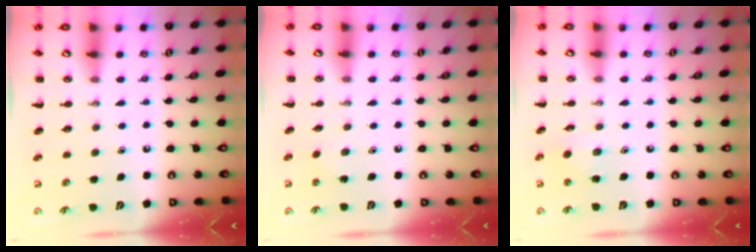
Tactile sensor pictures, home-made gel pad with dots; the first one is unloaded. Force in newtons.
{"total": 1.4, "press": 1.3, "slide": 0.5}
{"total": 2.9, "press": 2.8, "slide": 0.6}